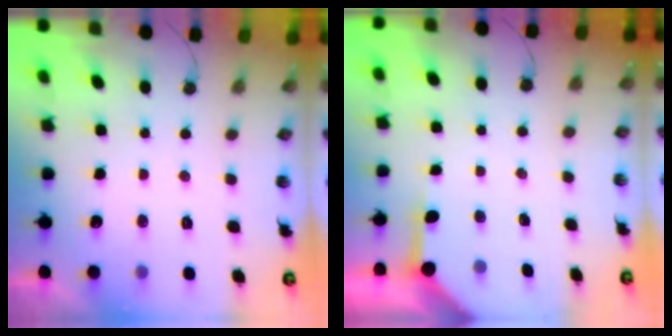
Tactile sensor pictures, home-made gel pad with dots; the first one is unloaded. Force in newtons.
{"total": 3.9, "press": 3.8, "slide": 0.5}